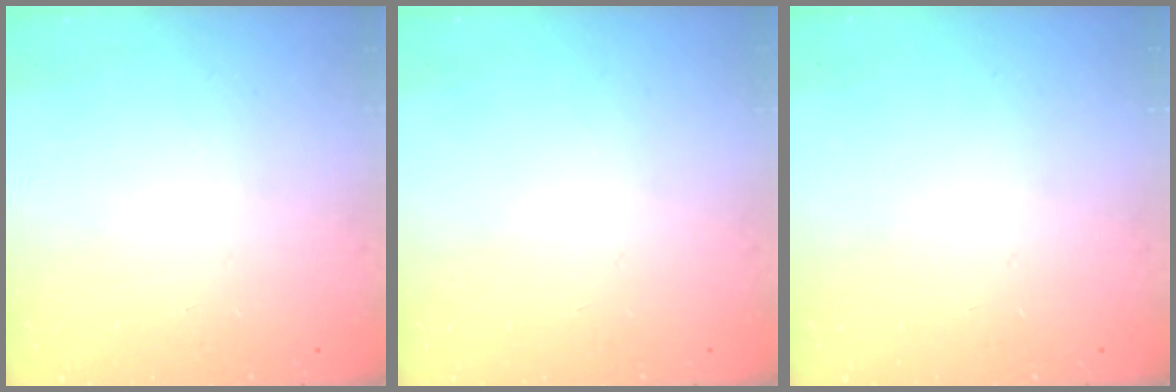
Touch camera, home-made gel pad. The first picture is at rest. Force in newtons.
{"total": 0.0}
{"total": 0.0}